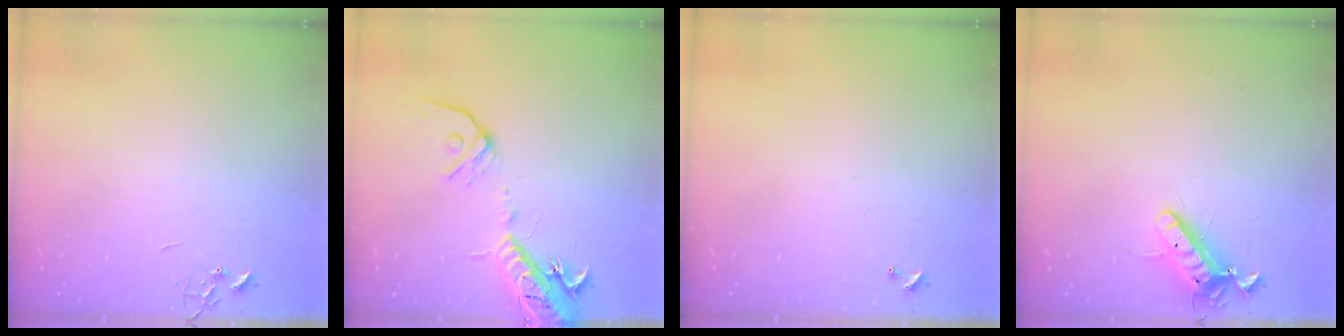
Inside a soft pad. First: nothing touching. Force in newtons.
{"total": 16.6, "press": 16.3, "slide": 3.5}
{"total": 0.0}
{"total": 11.8, "press": 11.6, "slide": 2.2}